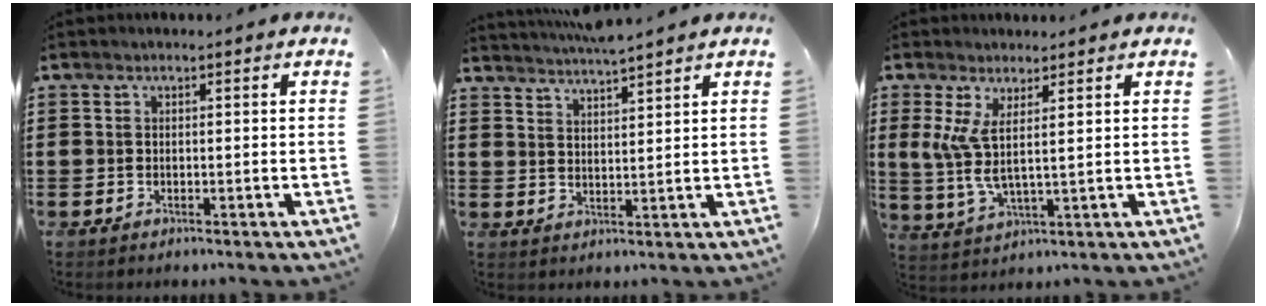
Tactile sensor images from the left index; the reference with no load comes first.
{"total": 3.2, "force": [3.2, -0.7, 0.1], "torque": [-0.012, -0.014, 0.057]}
{"total": 5.5, "force": [2.8, 1.0, 4.6], "torque": [-0.124, -0.019, 0.046]}